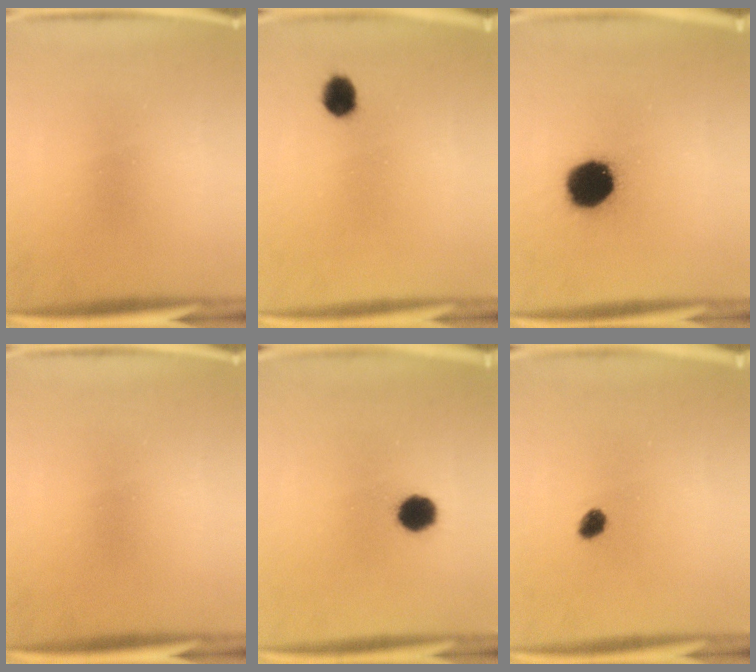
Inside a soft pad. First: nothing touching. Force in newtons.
{"total": 3.8}
{"total": 15.5}
{"total": 0.0}
{"total": 5.9}
{"total": 2.2}